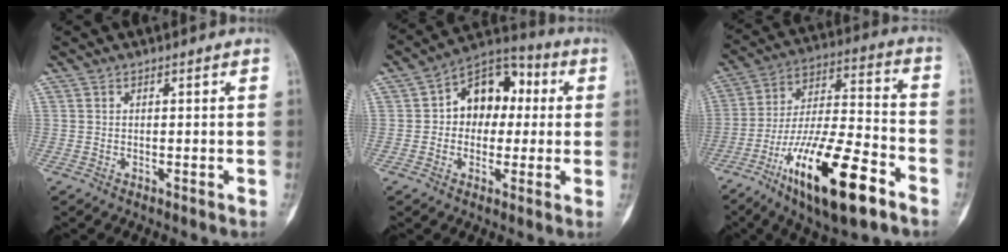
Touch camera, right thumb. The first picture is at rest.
{"total": 12.5, "force": [1.5, 9.2, 8.3], "torque": [-0.073, 0.030, 0.011]}
{"total": 21.8, "force": [-11.6, 6.3, 17.4], "torque": [-0.329, 0.056, -0.197]}